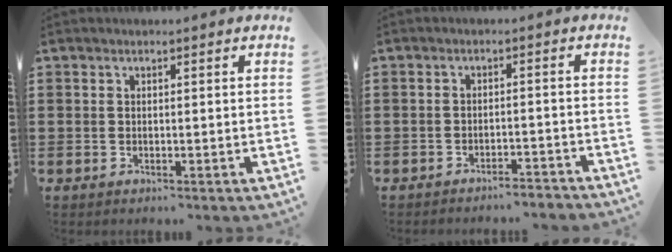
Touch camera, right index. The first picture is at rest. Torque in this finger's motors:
{"motor_torque": [-0.15, 0.21, -0.01, 0.00]}